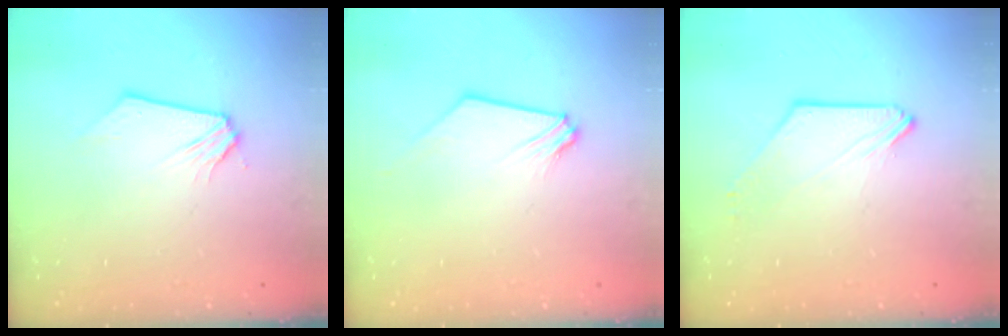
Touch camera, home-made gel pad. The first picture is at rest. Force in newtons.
{"total": 0.7, "press": 0.7, "slide": 0.2}
{"total": 0.8, "press": 0.7, "slide": 0.3}